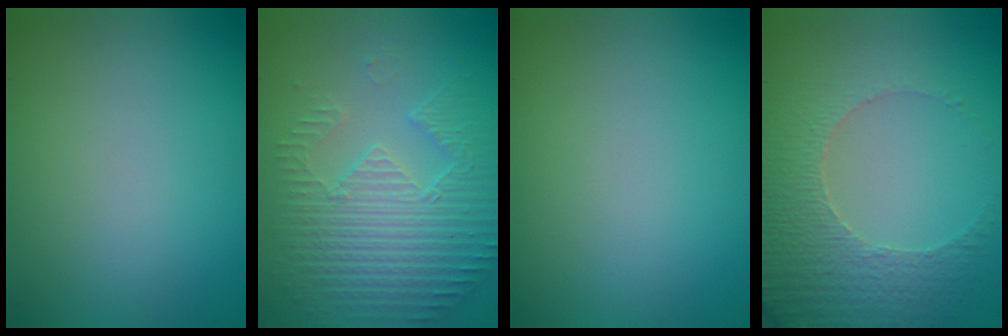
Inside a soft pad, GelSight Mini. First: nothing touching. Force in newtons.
{"total": 4.0, "press": 3.6, "slide": 1.7}
{"total": 0.0}
{"total": 4.7, "press": 3.6, "slide": 3.0}